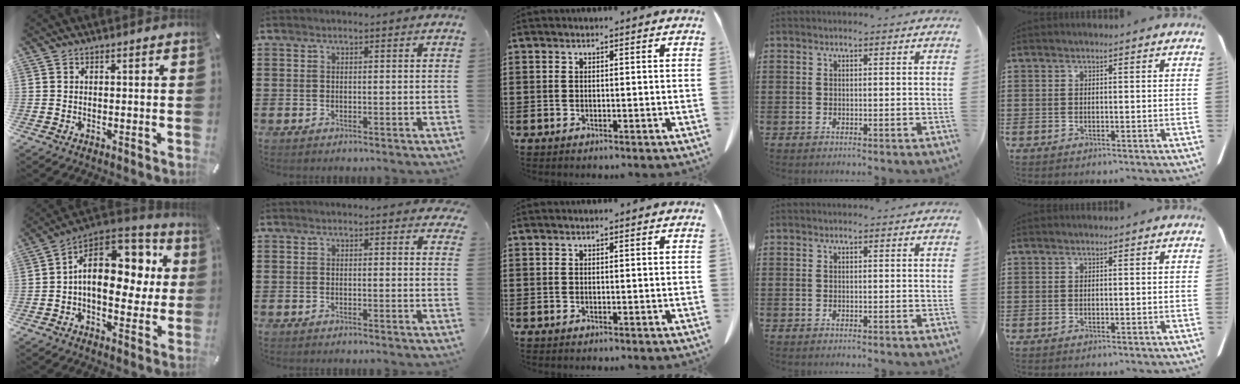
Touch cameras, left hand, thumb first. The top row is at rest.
{"thumb": {"total": 17.7, "force": [3.8, 11.7, 12.8], "torque": [-0.183, -0.015, 0.068]}, "index": {"total": 1.3, "force": [1.2, 0.3, 0.4], "torque": [-0.003, 0.000, 0.022]}}